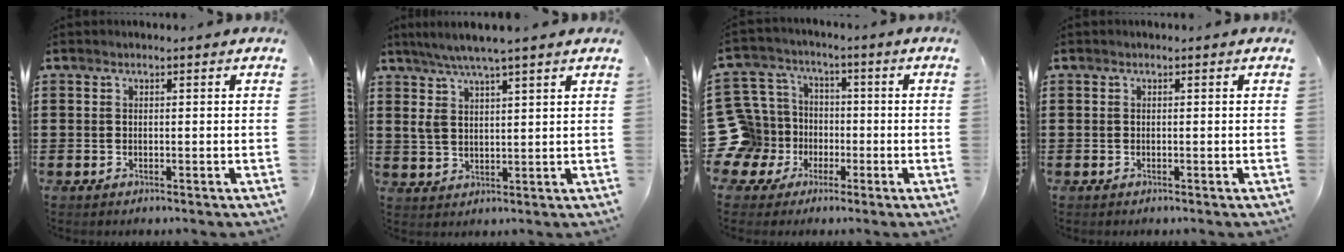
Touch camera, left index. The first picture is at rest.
{"total": 5.6, "force": [3.9, 0.7, 3.9], "torque": [-0.084, -0.005, 0.070]}
{"total": 11.4, "force": [-2.5, 10.6, 3.1], "torque": [-0.130, 0.012, -0.044]}
{"total": 0.0}